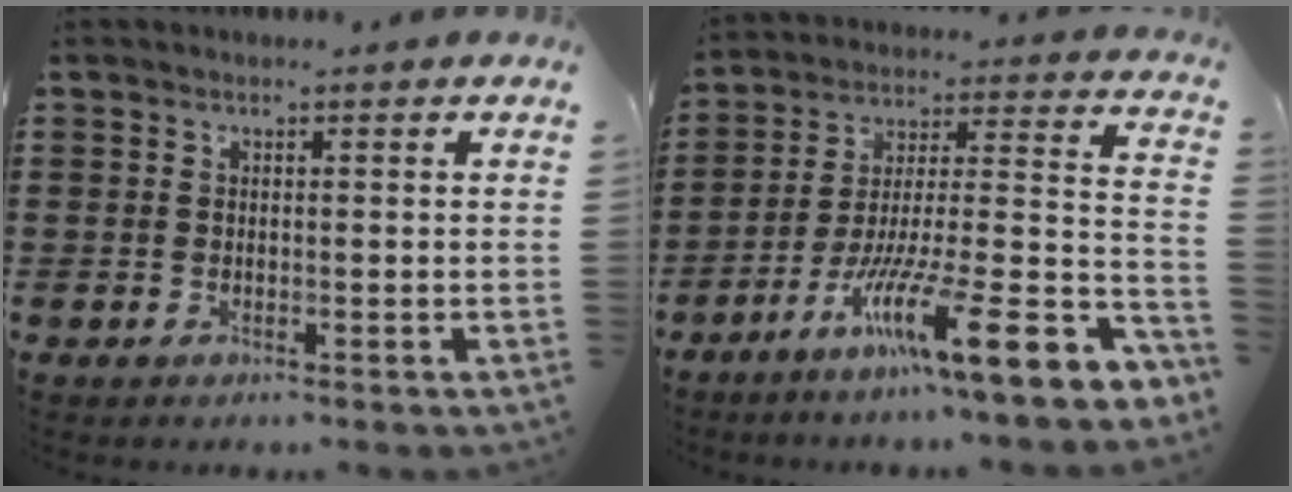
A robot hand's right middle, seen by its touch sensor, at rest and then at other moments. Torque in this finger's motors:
{"motor_torque": [2.14, 0.00, 1.05, 0.21]}